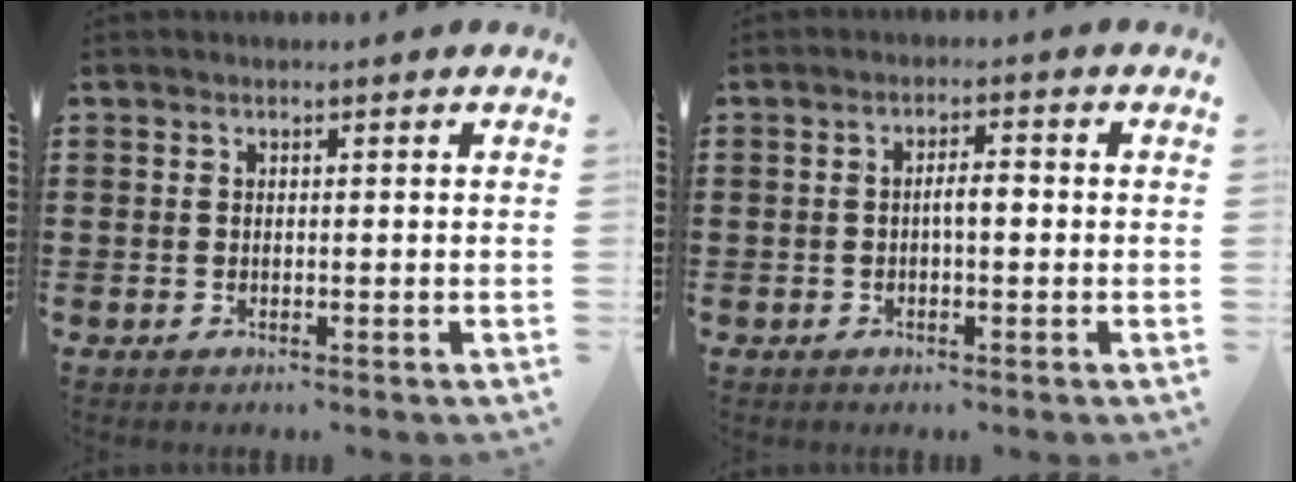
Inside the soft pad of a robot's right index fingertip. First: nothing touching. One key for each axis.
{"total": 2.6, "fx": -0.4, "fy": 0.7, "fz": 2.4, "tx": -0.044, "ty": 0.004, "tz": -0.008}